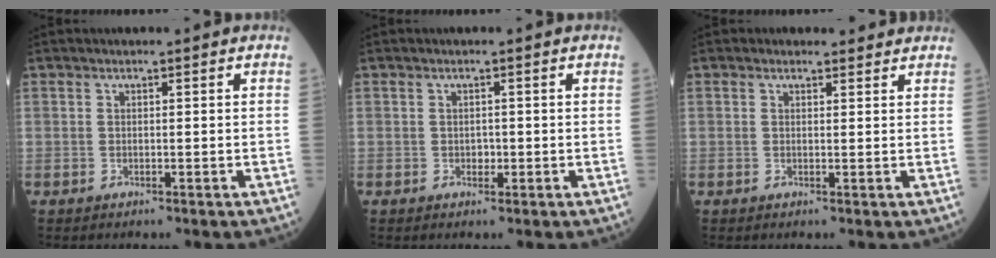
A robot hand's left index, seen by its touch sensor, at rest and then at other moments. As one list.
[{"total": 1.4, "force": [-1.2, 0.7, 0.3], "torque": [-0.005, -0.005, -0.018]}, {"total": 1.1, "force": [0.7, 0.8, -0.1], "torque": [-0.001, 0.000, 0.002]}]